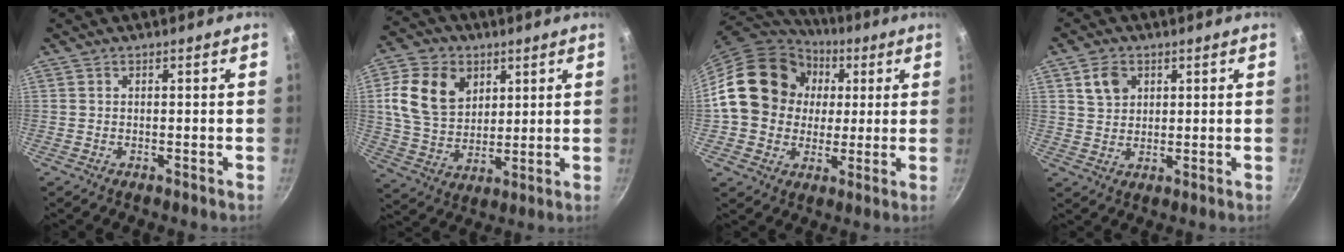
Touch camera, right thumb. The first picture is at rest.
{"total": 14.6, "force": [4.7, 10.8, 8.5], "torque": [-0.135, -0.011, 0.088]}
{"total": 19.5, "force": [3.0, 16.6, 9.6], "torque": [-0.146, 0.022, 0.046]}
{"total": 5.2, "force": [2.1, 4.0, 2.6], "torque": [-0.029, -0.002, 0.042]}